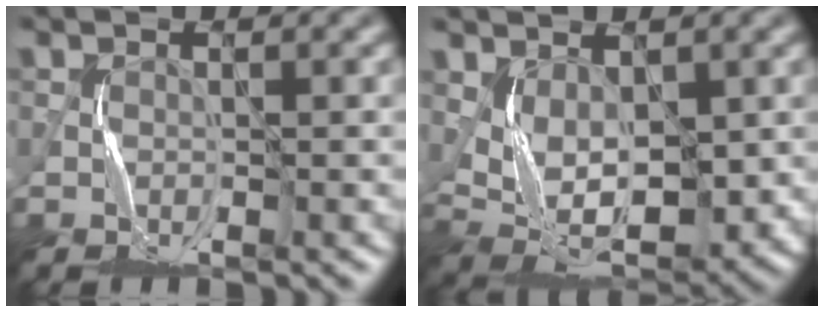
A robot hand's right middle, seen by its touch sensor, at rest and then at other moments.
{"total": 5.6, "force": [1.0, 3.0, 4.6], "torque": [-0.092, -0.011, 0.029]}